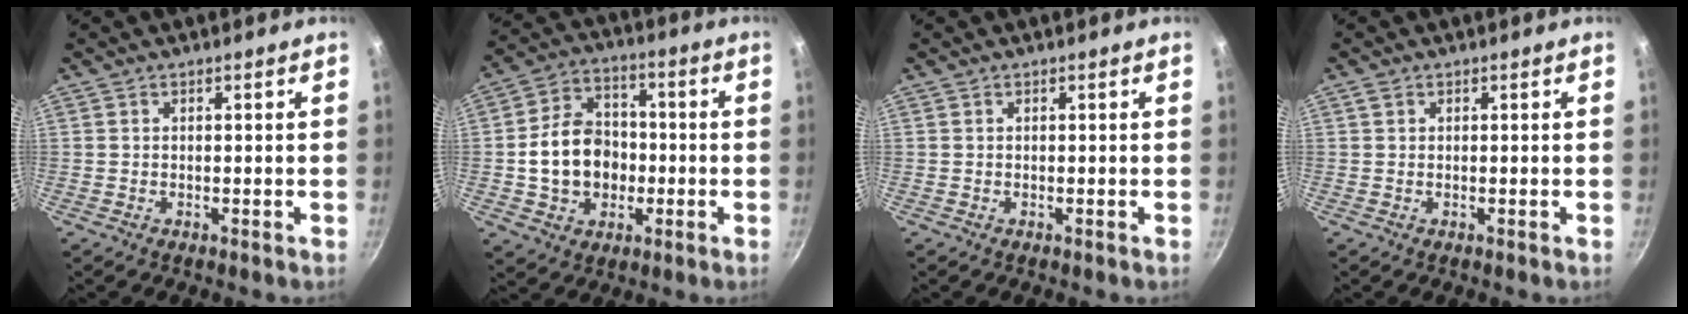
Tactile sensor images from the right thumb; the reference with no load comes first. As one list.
[{"total": 13.2, "force": [-1.4, 10.4, 7.9], "torque": [-0.109, 0.030, -0.024]}, {"total": 0.0}, {"total": 0.9, "force": [0.4, 0.7, 0.4], "torque": [-0.006, 0.001, 0.007]}]